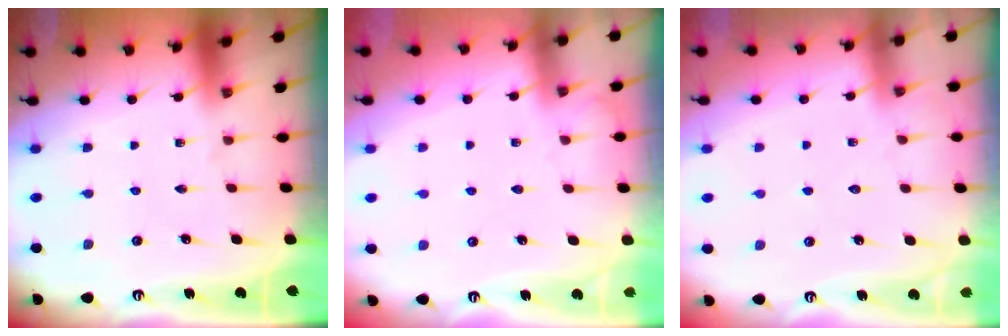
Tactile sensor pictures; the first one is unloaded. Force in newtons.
{"total": 3.0, "press": 3.0, "slide": 0.5}
{"total": 4.9, "press": 4.9, "slide": 0.6}